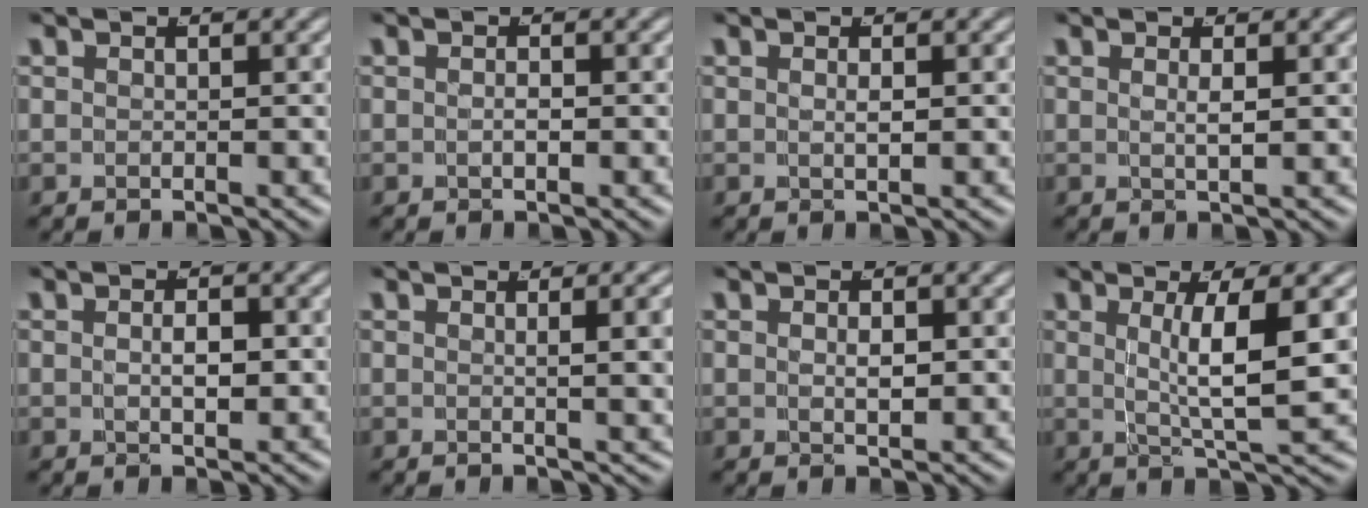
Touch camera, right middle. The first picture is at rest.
{"total": 0.6, "force": [-0.3, 0.0, 0.6], "torque": [-0.014, -0.007, -0.001]}
{"total": 0.8, "force": [0.1, -0.3, 0.7], "torque": [-0.014, -0.010, 0.009]}
{"total": 1.2, "force": [0.3, -0.5, 1.0], "torque": [-0.019, -0.009, 0.011]}
{"total": 1.9, "force": [0.0, 0.6, 1.8], "torque": [-0.027, -0.010, 0.006]}
{"total": 2.7, "force": [0.8, -0.2, 2.6], "torque": [-0.022, 0.002, 0.012]}
{"total": 1.2, "force": [0.2, 0.2, 1.2], "torque": [-0.018, -0.014, 0.013]}
{"total": 5.0, "force": [0.9, 0.2, 4.9], "torque": [-0.079, -0.012, 0.025]}